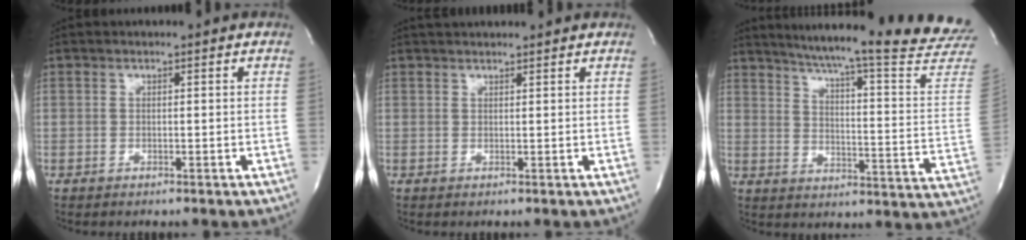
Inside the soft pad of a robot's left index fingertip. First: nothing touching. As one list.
[{"total": 5.1, "force": [4.8, 0.4, 1.6], "torque": [-0.024, 0.034, 0.064]}, {"total": 28.0, "force": [25.2, -0.9, 12.1], "torque": [-0.188, -0.111, 0.310]}]